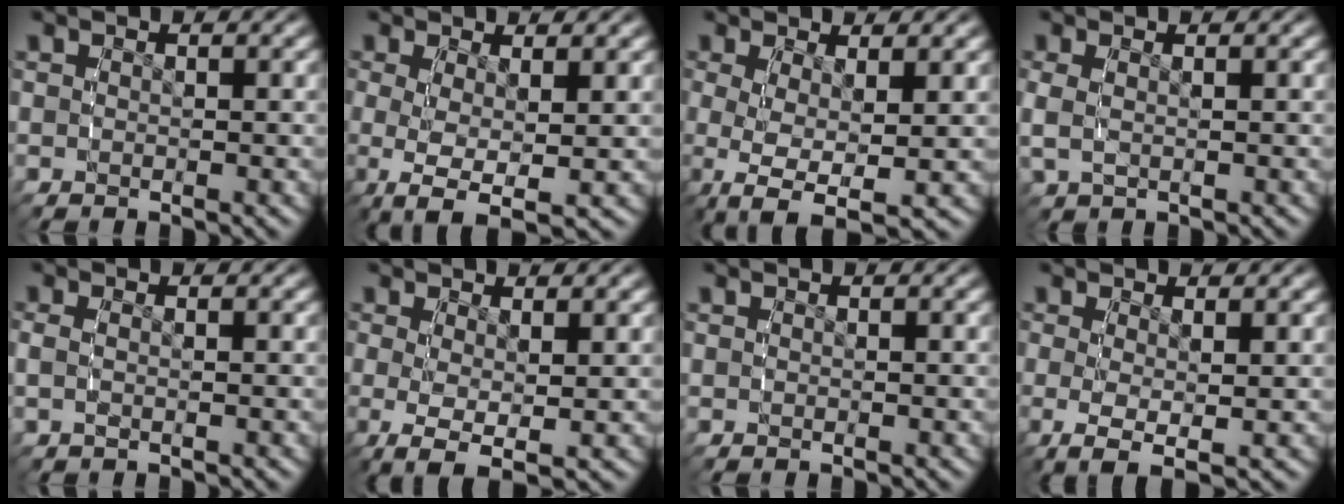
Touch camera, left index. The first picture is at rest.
{"total": 5.6, "force": [-1.7, 2.7, 4.6], "torque": [-0.110, -0.034, -0.010]}
{"total": 6.4, "force": [-2.1, 3.4, 5.0], "torque": [-0.122, -0.042, -0.016]}
{"total": 2.4, "force": [0.2, 1.8, 1.6], "torque": [-0.053, -0.006, 0.010]}
{"total": 1.5, "force": [-0.1, 0.9, 1.1], "torque": [-0.036, -0.002, -0.002]}
{"total": 4.2, "force": [-1.0, 1.9, 3.7], "torque": [-0.080, -0.026, -0.003]}
{"total": 0.0}
{"total": 3.3, "force": [-0.6, 1.3, 3.0], "torque": [-0.067, -0.021, 0.000]}